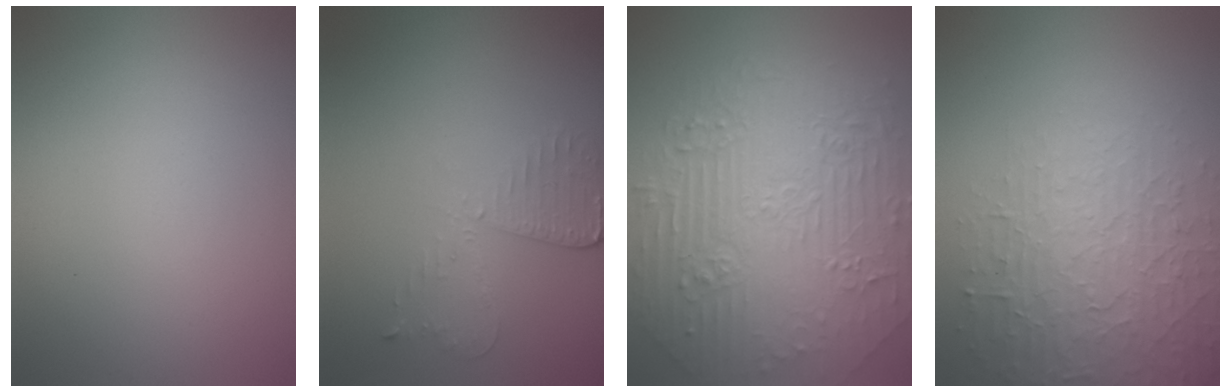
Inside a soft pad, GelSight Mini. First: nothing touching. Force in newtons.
{"total": 2.6, "press": 2.3, "slide": 1.3}
{"total": 10.5, "press": 7.0, "slide": 7.8}
{"total": 4.4, "press": 4.3, "slide": 1.2}